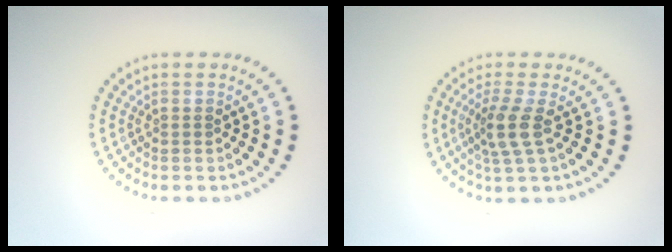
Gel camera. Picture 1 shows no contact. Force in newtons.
{"total": 2.7, "press": 2.1, "slide": 1.8}